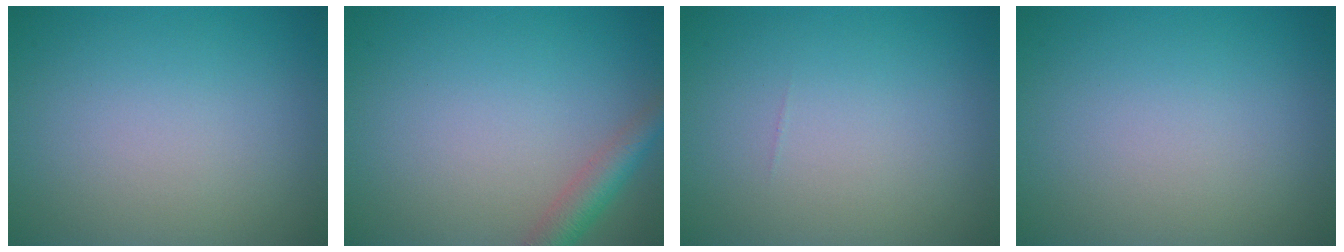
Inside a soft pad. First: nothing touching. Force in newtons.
{"total": 2.9, "press": 2.9, "slide": 0.2}
{"total": 0.0}
{"total": 0.0}